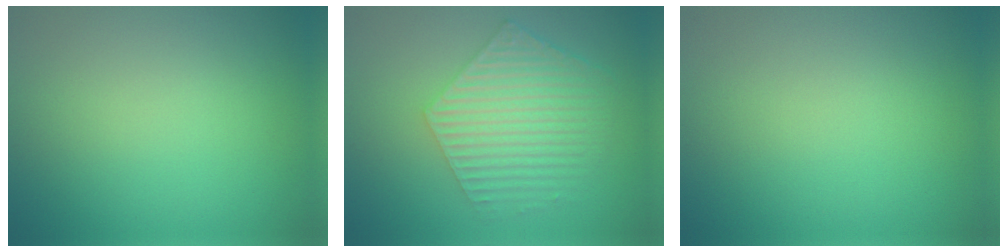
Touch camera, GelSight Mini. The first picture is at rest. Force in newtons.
{"total": 5.6, "press": 4.1, "slide": 3.9}
{"total": 0.0}